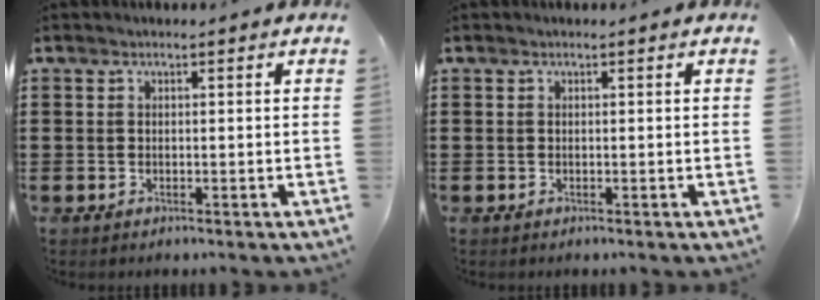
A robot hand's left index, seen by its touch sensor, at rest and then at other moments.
{"total": 0.0}